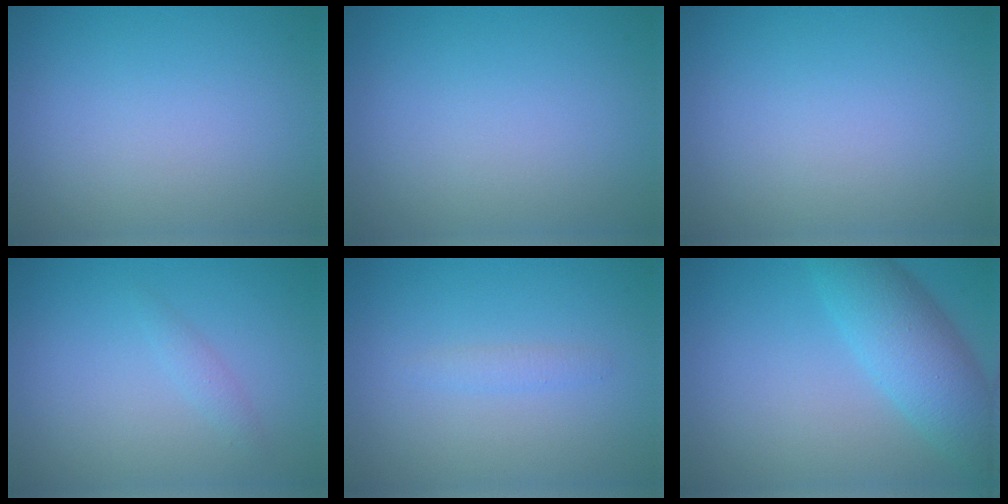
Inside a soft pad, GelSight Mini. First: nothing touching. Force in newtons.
{"total": 0.0}
{"total": 0.0}
{"total": 0.9, "press": 0.9, "slide": 0.1}
{"total": 0.9, "press": 0.9, "slide": 0.0}
{"total": 5.7, "press": 5.7, "slide": 0.2}